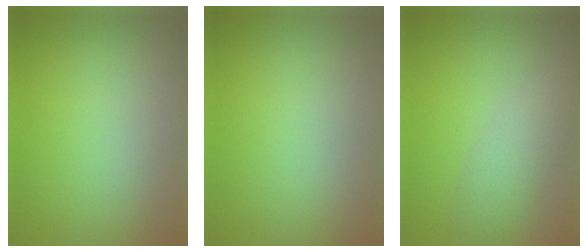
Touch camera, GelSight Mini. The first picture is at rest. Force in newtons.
{"total": 0.0}
{"total": 2.5, "press": 2.5, "slide": 0.1}